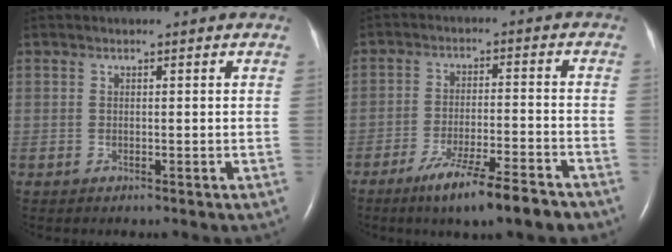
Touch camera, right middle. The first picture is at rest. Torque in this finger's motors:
{"motor_torque": [1.21, -0.93, 0.20, 0.07]}